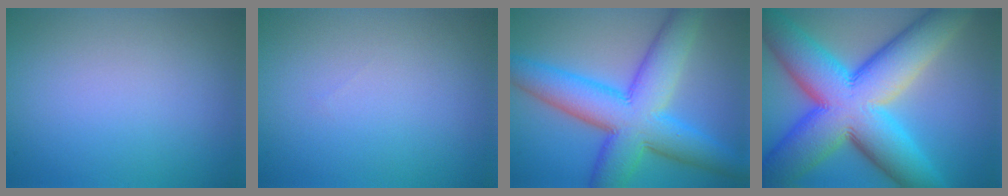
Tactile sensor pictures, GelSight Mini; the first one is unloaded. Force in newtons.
{"total": 0.0}
{"total": 11.1, "press": 11.1, "slide": 0.4}
{"total": 16.4, "press": 16.4, "slide": 0.5}